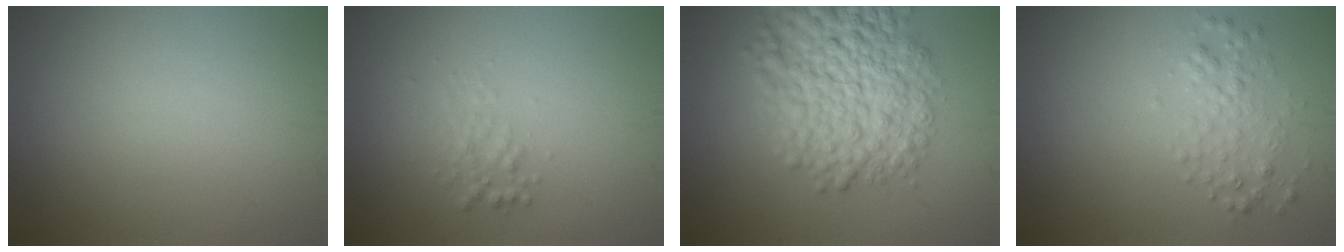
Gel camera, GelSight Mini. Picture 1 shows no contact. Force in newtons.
{"total": 1.5, "press": 1.5, "slide": 0.1}
{"total": 8.3, "press": 8.3, "slide": 0.2}
{"total": 2.0, "press": 2.0, "slide": 0.1}